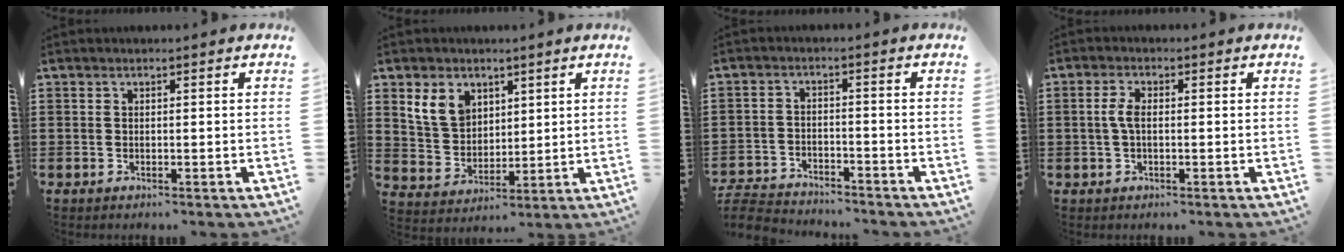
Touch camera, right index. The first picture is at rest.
{"total": 6.9, "force": [3.4, 5.1, 3.2], "torque": [-0.086, 0.018, 0.067]}
{"total": 4.4, "force": [-4.4, 0.6, 0.3], "torque": [-0.020, 0.003, -0.095]}
{"total": 2.9, "force": [-0.1, 1.2, 2.6], "torque": [-0.065, -0.003, -0.007]}